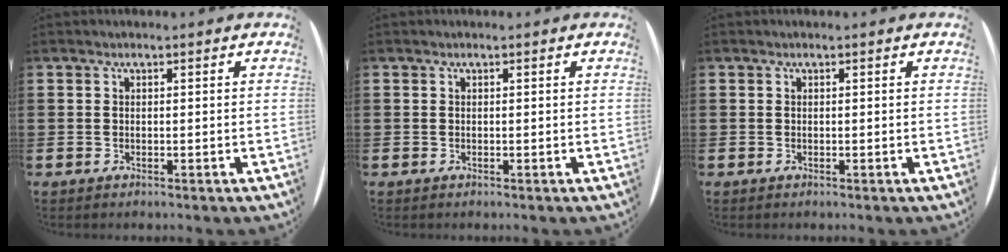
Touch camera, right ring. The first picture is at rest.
{"total": 0.0}
{"total": 0.0}